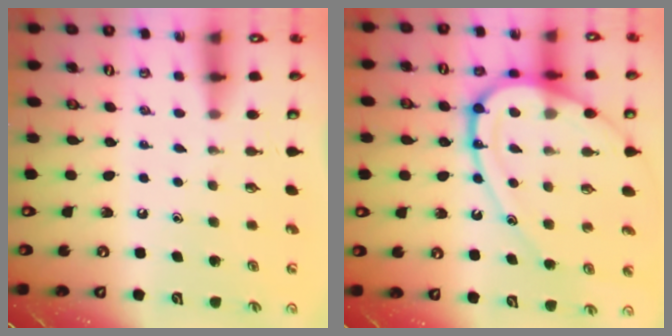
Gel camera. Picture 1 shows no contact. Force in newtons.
{"total": 17.7, "press": 17.6, "slide": 1.9}